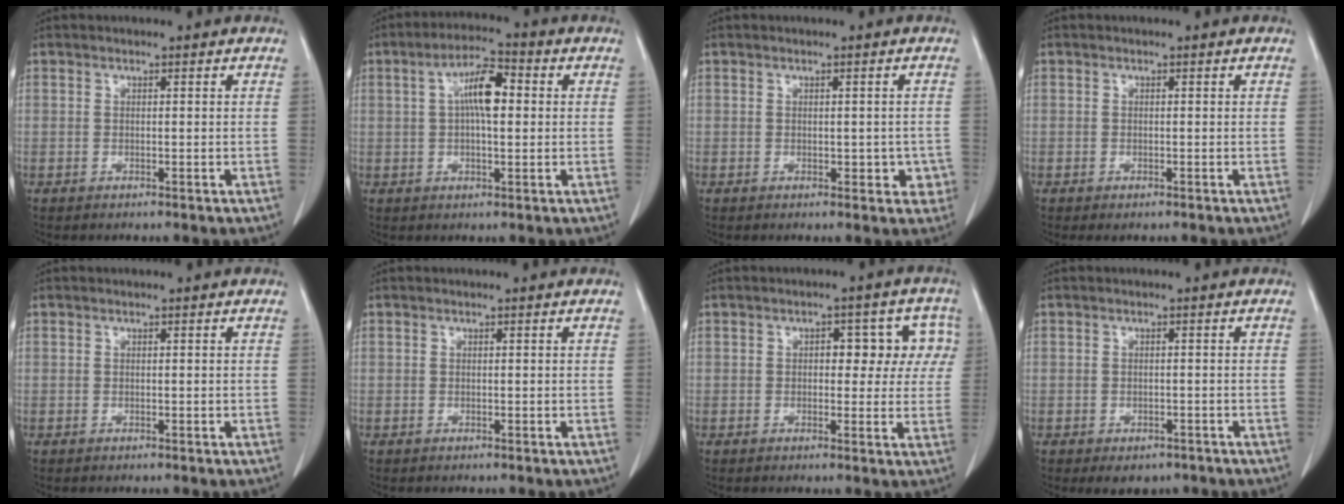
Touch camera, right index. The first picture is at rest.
{"total": 7.2, "force": [1.2, 2.0, 6.8], "torque": [-0.128, 0.018, 0.018]}
{"total": 3.1, "force": [-0.5, 2.1, 2.2], "torque": [-0.008, 0.007, 0.000]}
{"total": 0.8, "force": [-0.5, 0.3, 0.5], "torque": [-0.008, -0.001, -0.004]}
{"total": 0.0}
{"total": 0.0}
{"total": 6.9, "force": [1.3, 4.0, 5.4], "torque": [-0.047, 0.031, 0.015]}
{"total": 4.1, "force": [-3.0, 2.4, 1.6], "torque": [-0.009, 0.001, -0.033]}